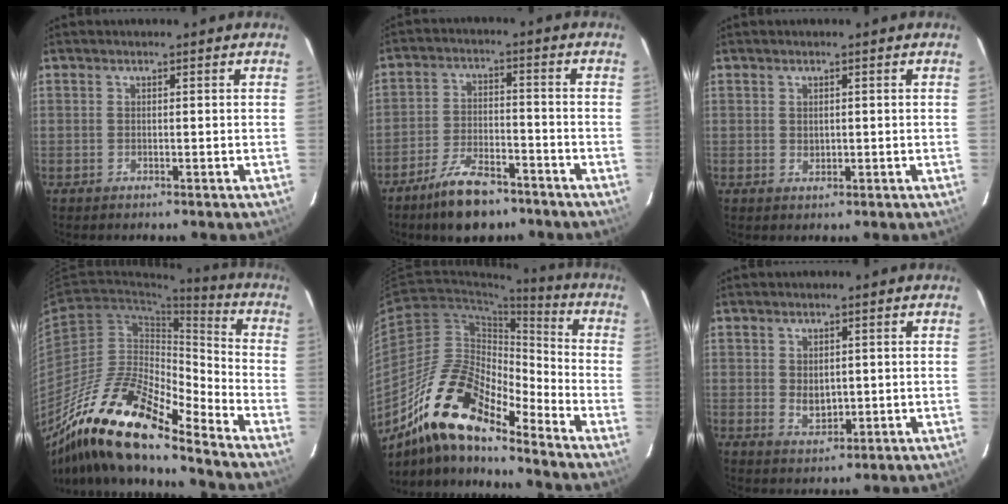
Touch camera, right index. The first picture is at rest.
{"total": 10.3, "force": [-7.8, 4.1, 5.4], "torque": [-0.118, 0.002, -0.131]}
{"total": 1.3, "force": [0.2, 1.1, 0.6], "torque": [-0.006, 0.000, 0.007]}
{"total": 19.4, "force": [-14.5, 4.0, 12.2], "torque": [-0.214, -0.010, -0.284]}
{"total": 17.6, "force": [-13.3, 4.9, 10.5], "torque": [-0.185, -0.007, -0.258]}
{"total": 3.9, "force": [0.3, 2.9, 2.6], "torque": [-0.042, -0.006, 0.012]}